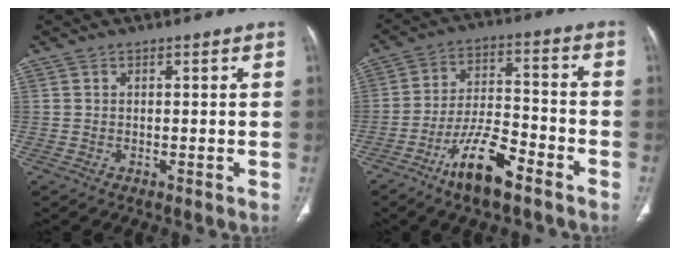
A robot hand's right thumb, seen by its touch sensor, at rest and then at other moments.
{"total": 11.6, "force": [-7.4, 3.7, 8.2], "torque": [-0.146, 0.050, -0.135]}